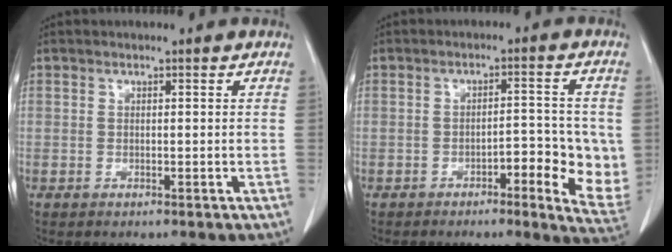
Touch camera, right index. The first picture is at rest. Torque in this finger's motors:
{"motor_torque": [0.25, -0.04, 0.16, 0.04]}